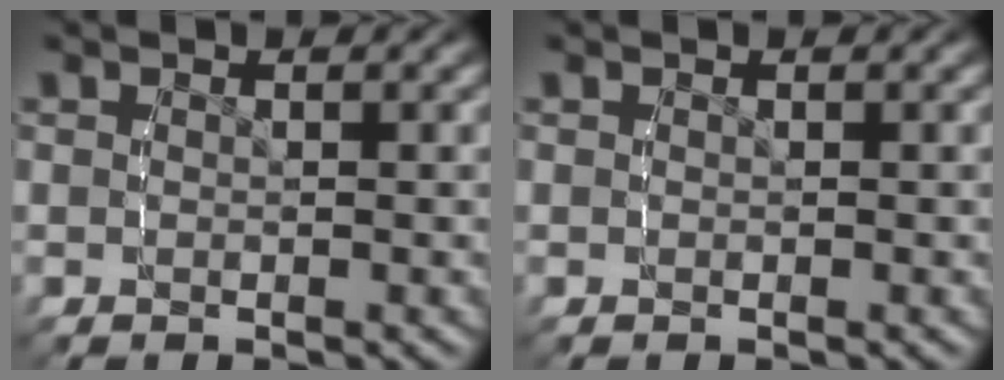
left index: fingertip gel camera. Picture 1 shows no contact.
{"total": 0.0}